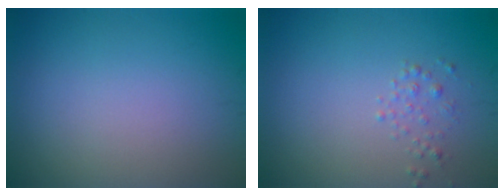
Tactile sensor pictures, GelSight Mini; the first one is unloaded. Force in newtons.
{"total": 0.9, "press": 0.9, "slide": 0.0}